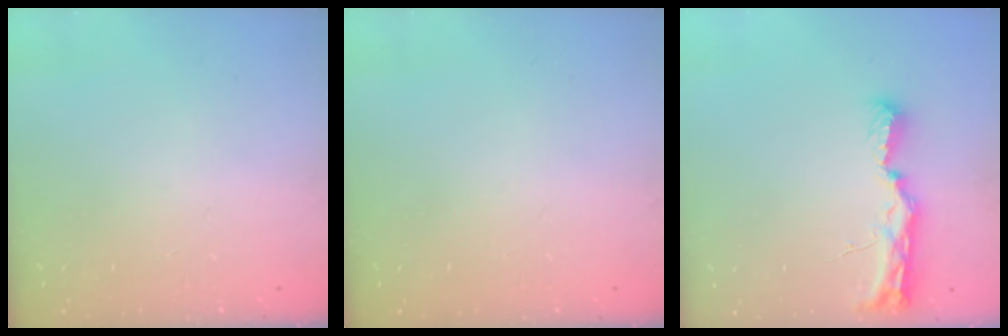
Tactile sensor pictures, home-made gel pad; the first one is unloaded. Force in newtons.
{"total": 0.0}
{"total": 9.6, "press": 9.3, "slide": 2.4}